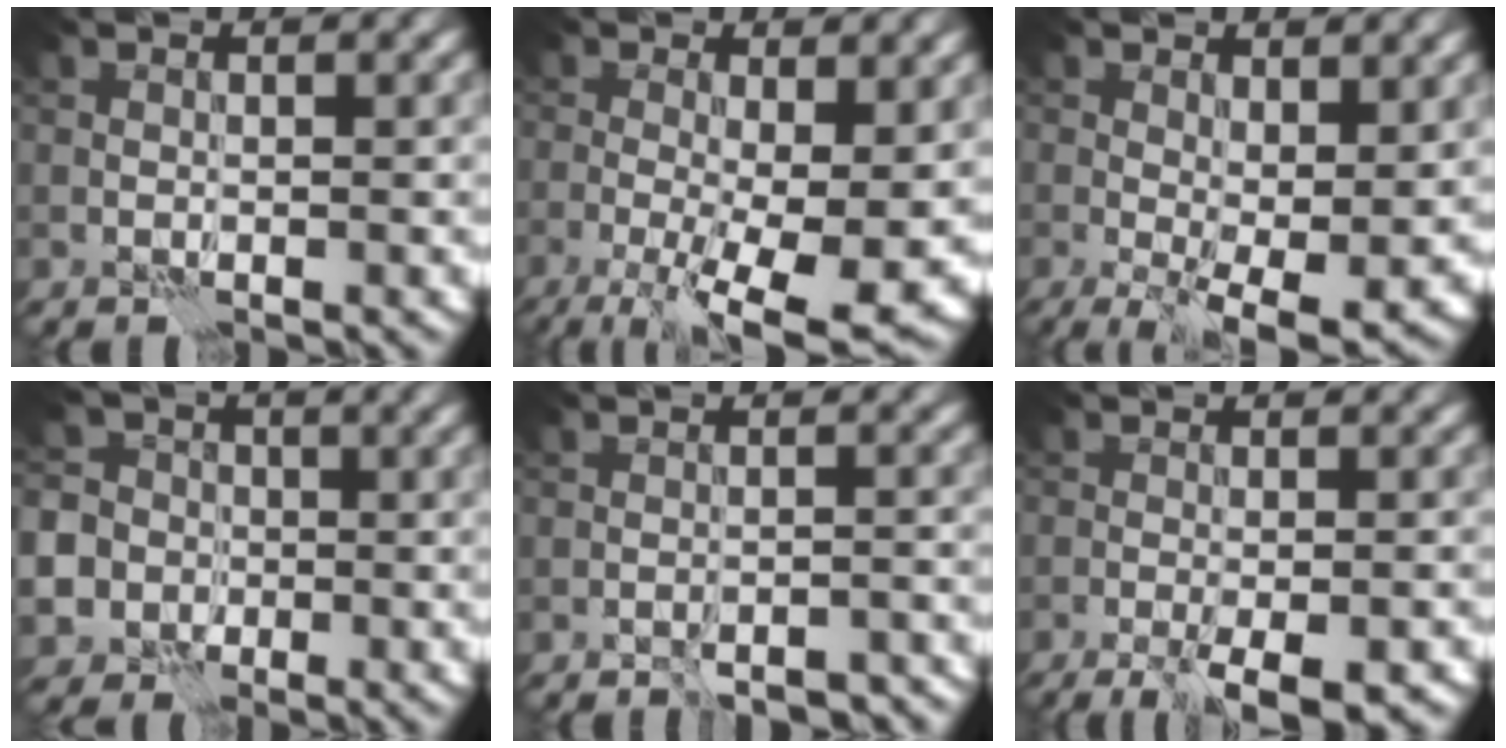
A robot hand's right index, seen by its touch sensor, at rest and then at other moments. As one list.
[{"total": 11.4, "force": [-2.9, 4.2, 10.2], "torque": [-0.158, -0.015, -0.036]}, {"total": 7.5, "force": [-1.1, 3.1, 6.7], "torque": [-0.104, -0.017, -0.008]}, {"total": 11.3, "force": [-3.4, 10.4, 2.7], "torque": [-0.078, -0.007, -0.083]}, {"total": 3.5, "force": [-3.1, 0.9, 1.5], "torque": [-0.019, 0.010, -0.036]}, {"total": 6.5, "force": [-3.8, 1.7, 5.0], "torque": [-0.072, -0.017, -0.047]}]